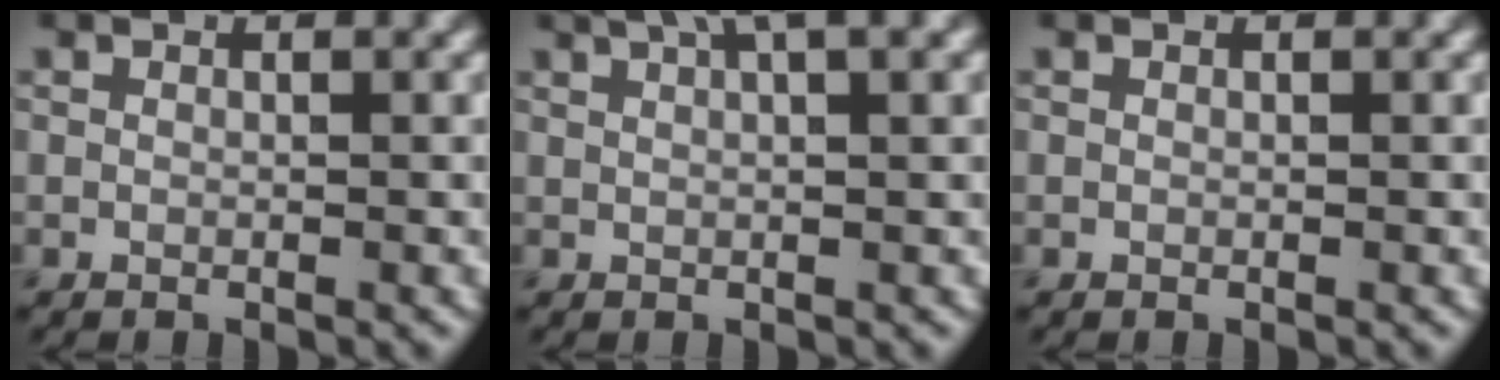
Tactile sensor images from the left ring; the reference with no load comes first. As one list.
[{"total": 4.5, "force": [2.8, 0.8, 3.4], "torque": [-0.042, 0.015, 0.036]}, {"total": 0.0}]